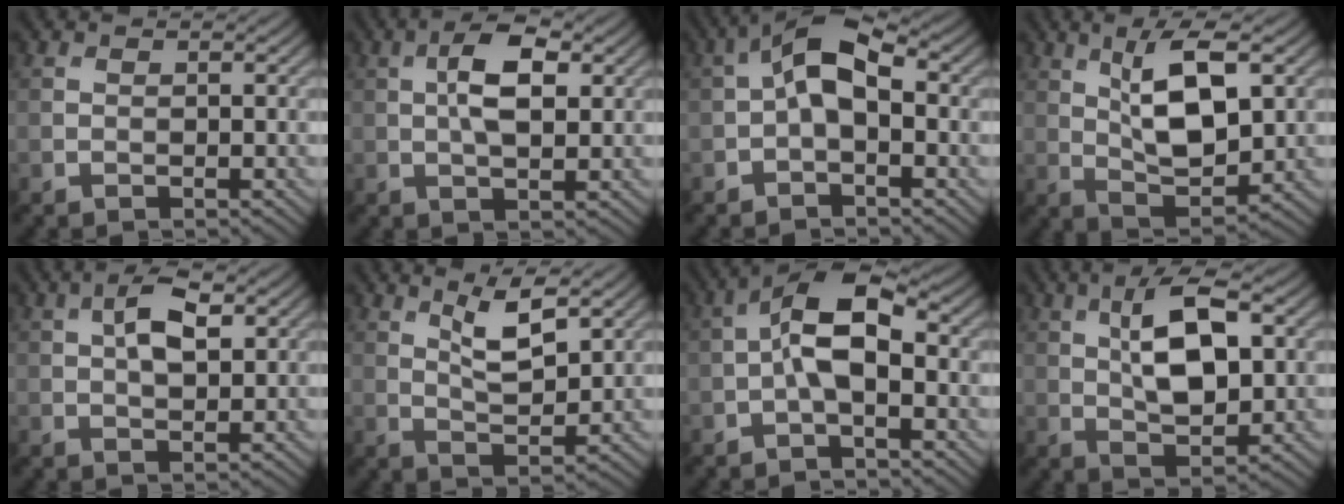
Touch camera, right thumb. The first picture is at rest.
{"total": 5.8, "force": [1.2, 2.5, 5.1], "torque": [-0.096, 0.005, 0.018]}
{"total": 5.7, "force": [0.1, 3.1, 4.8], "torque": [-0.093, 0.015, -0.007]}
{"total": 9.4, "force": [2.7, 3.8, 8.2], "torque": [-0.155, 0.003, 0.048]}
{"total": 5.1, "force": [1.4, 2.3, 4.3], "torque": [-0.084, 0.006, 0.022]}
{"total": 5.5, "force": [2.9, 1.6, 4.4], "torque": [-0.092, -0.008, 0.056]}
{"total": 6.6, "force": [-0.6, 2.8, 5.9], "torque": [-0.116, 0.019, -0.022]}
{"total": 9.3, "force": [2.1, 4.1, 8.1], "torque": [-0.151, 0.009, 0.033]}